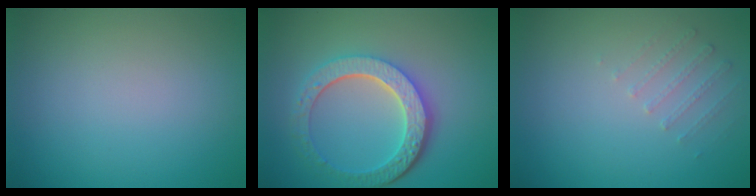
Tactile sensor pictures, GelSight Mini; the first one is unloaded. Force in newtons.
{"total": 6.0, "press": 4.5, "slide": 3.9}
{"total": 1.1, "press": 0.7, "slide": 0.8}